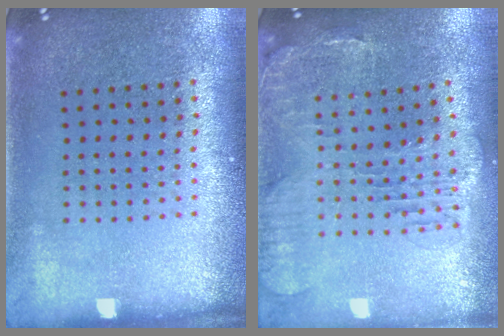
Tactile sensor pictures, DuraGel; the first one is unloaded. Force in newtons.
{"total": 1.5, "press": 1.4, "slide": 0.4}